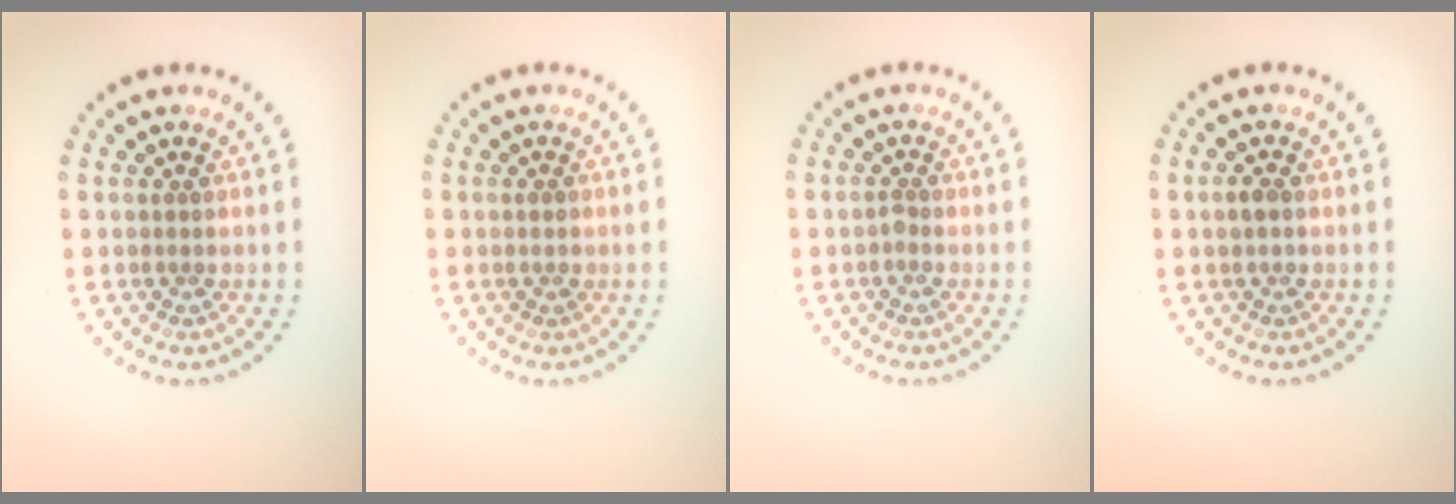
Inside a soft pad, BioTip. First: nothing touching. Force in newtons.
{"total": 0.8, "press": 0.8, "slide": 0.1}
{"total": 0.6, "press": 0.4, "slide": 0.3}
{"total": 1.2, "press": 1.2, "slide": 0.2}